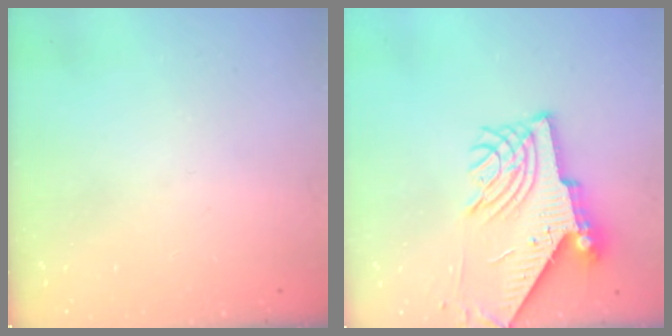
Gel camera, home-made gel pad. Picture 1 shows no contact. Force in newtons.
{"total": 9.7, "press": 9.7, "slide": 1.0}